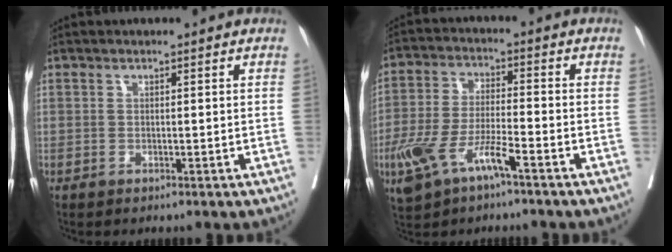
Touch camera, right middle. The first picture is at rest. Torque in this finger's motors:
{"motor_torque": [0.89, -0.95, 0.22, 0.07]}